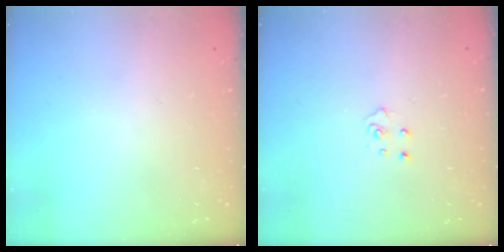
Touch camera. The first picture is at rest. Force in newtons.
{"total": 4.6, "press": 4.6, "slide": 0.4}